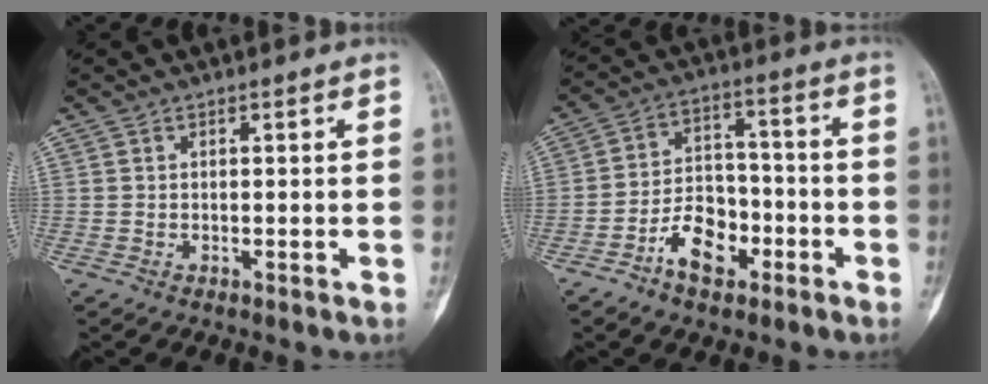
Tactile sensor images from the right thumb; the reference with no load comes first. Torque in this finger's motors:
{"motor_torque": [0.15, 0.26, 0.28, 0.15, -0.04]}